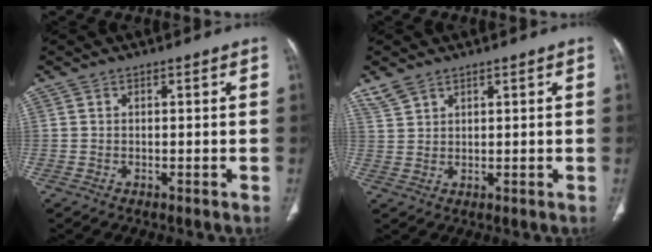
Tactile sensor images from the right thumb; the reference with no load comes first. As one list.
[{"total": 3.1, "force": [2.5, 1.4, 1.1], "torque": [-0.023, 0.001, 0.058]}]